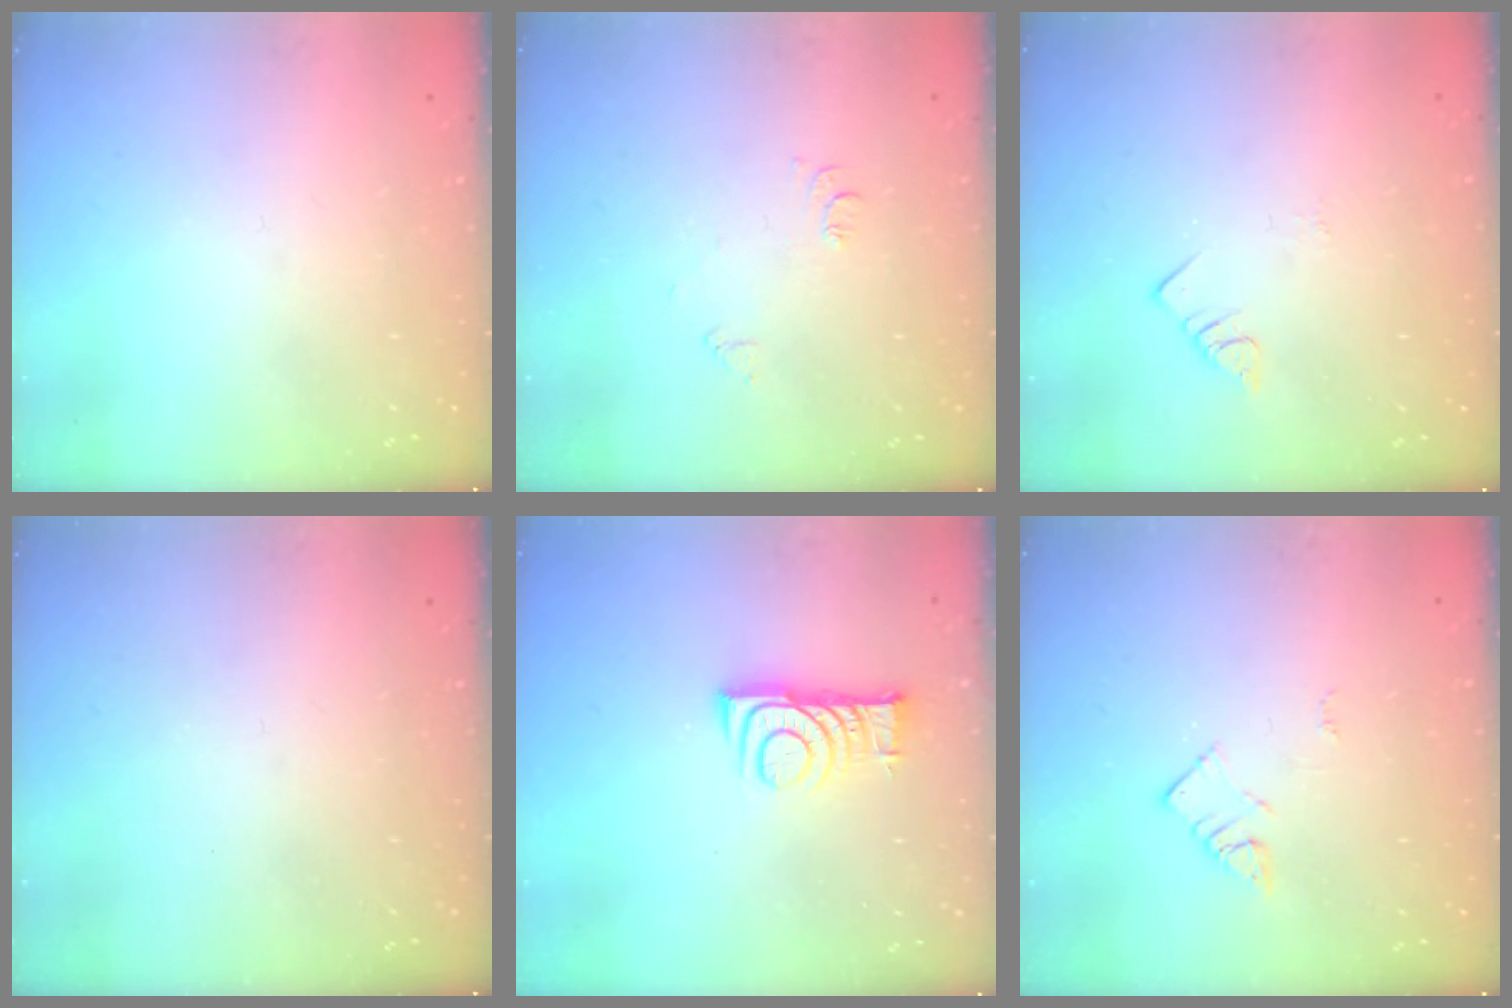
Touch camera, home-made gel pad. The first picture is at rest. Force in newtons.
{"total": 5.2, "press": 5.1, "slide": 0.8}
{"total": 1.8, "press": 1.8, "slide": 0.3}
{"total": 0.0}
{"total": 8.7, "press": 8.7, "slide": 0.5}
{"total": 2.9, "press": 2.9, "slide": 0.2}